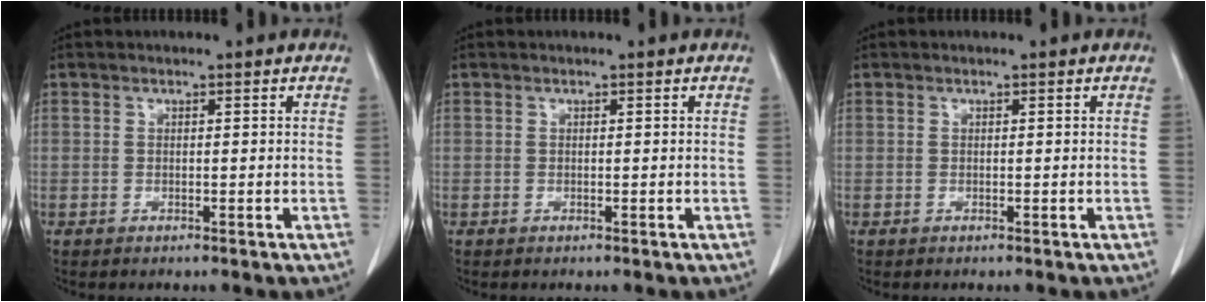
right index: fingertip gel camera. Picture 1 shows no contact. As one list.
[{"total": 0.0}, {"total": 0.0}]